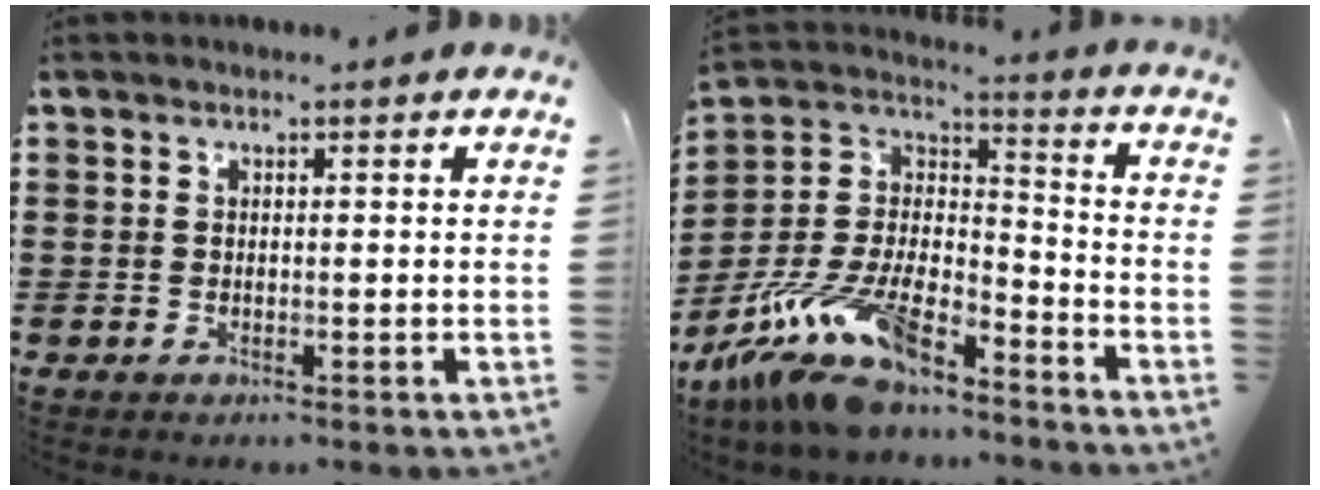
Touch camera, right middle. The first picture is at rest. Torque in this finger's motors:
{"motor_torque": [1.91, -0.23, 1.05, 0.21]}